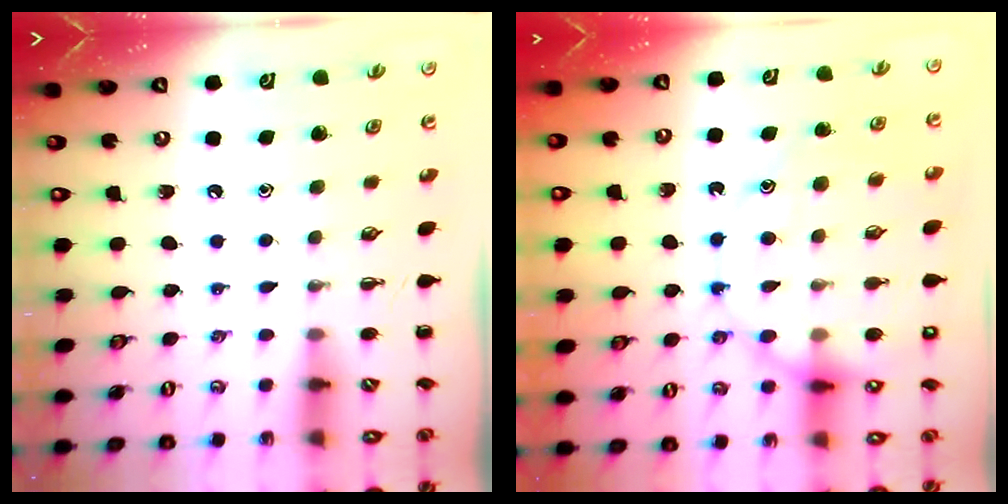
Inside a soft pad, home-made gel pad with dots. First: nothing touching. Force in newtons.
{"total": 18.3, "press": 18.2, "slide": 2.1}